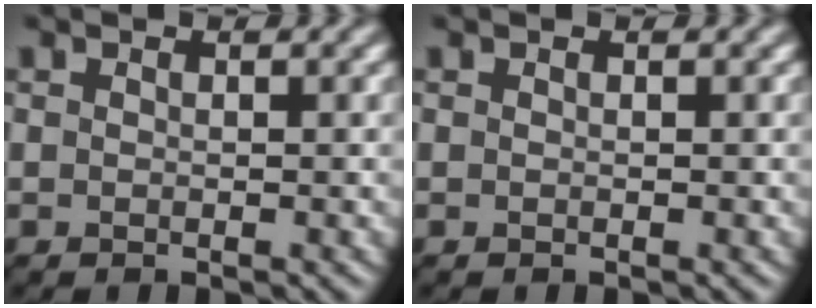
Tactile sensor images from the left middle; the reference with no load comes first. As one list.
[{"total": 0.0}]